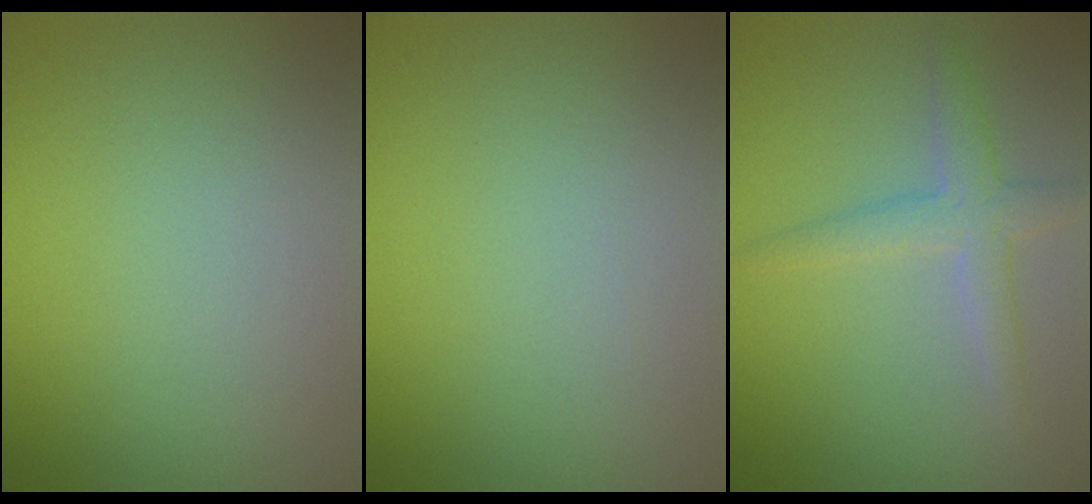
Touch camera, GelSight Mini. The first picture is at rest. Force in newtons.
{"total": 0.0}
{"total": 2.6, "press": 2.6, "slide": 0.1}